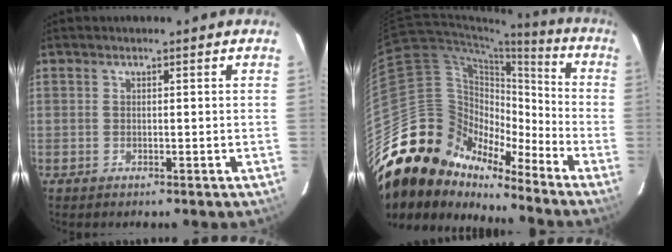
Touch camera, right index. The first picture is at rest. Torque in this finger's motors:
{"motor_torque": [0.89, -1.15, 0.28, -0.05]}